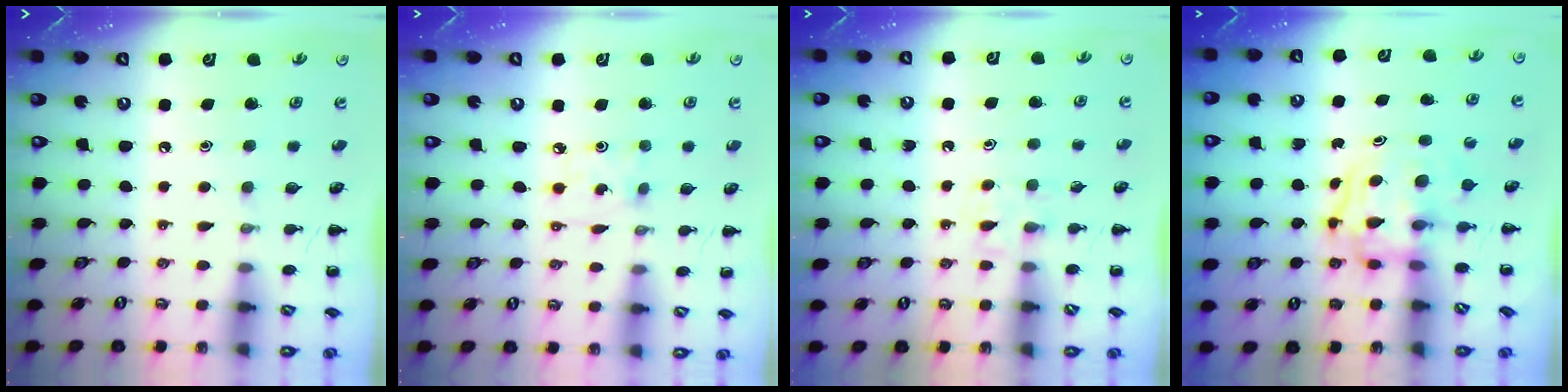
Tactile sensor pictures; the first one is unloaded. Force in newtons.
{"total": 2.5, "press": 2.3, "slide": 0.9}
{"total": 2.9, "press": 2.7, "slide": 1.2}
{"total": 3.4, "press": 3.4, "slide": 0.3}